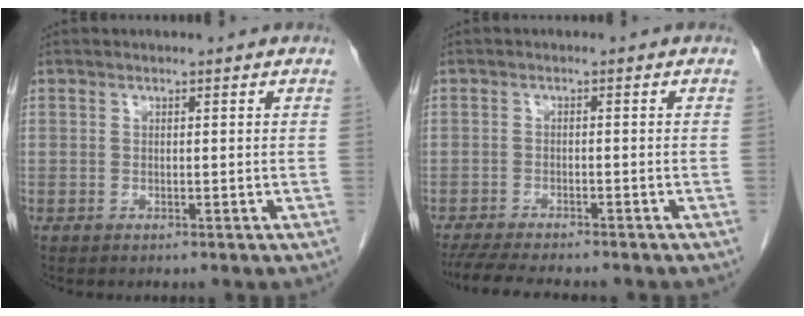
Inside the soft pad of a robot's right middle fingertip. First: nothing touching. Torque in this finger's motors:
{"motor_torque": [0.75, -0.37, 0.02, 0.01]}